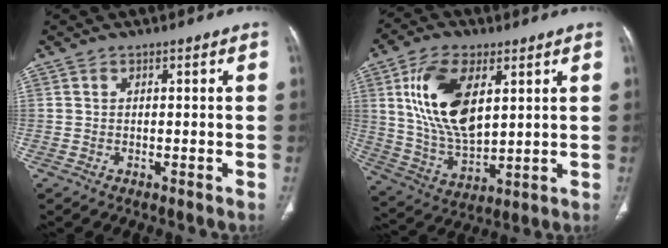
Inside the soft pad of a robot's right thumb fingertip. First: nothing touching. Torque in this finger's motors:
{"motor_torque": [2.28, 2.25, 1.80, -0.27, 0.22]}